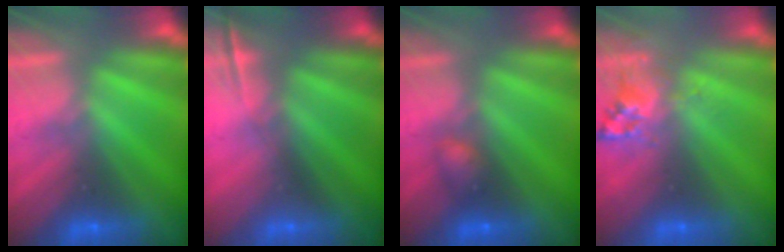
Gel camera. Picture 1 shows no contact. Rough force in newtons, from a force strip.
{"total": 1.8}
{"total": 2.2}
{"total": 2.5}